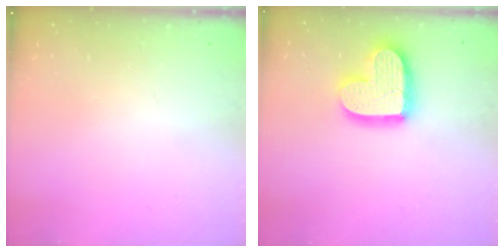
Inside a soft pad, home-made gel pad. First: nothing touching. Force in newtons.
{"total": 16.4, "press": 16.4, "slide": 1.1}